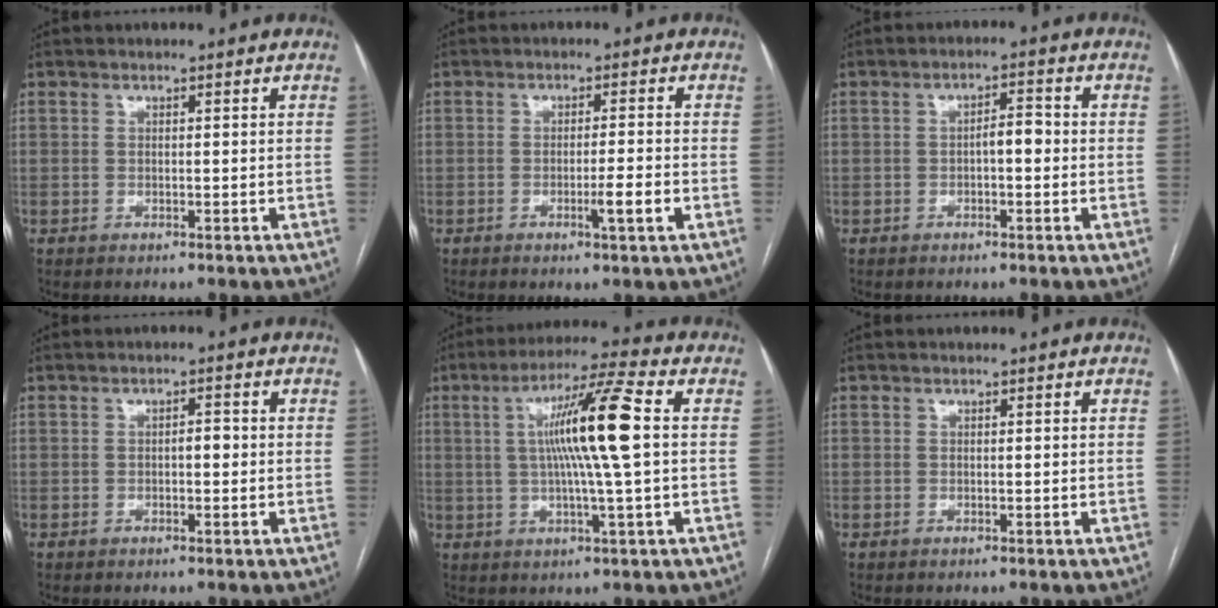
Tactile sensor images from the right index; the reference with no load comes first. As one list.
[{"total": 3.6, "force": [-1.3, -0.3, 3.3], "torque": [-0.050, -0.003, -0.019]}, {"total": 2.8, "force": [-0.5, 0.9, 2.6], "torque": [-0.038, 0.010, -0.006]}, {"total": 1.4, "force": [-0.2, 0.6, 1.3], "torque": [-0.018, 0.005, -0.003]}, {"total": 12.2, "force": [1.5, -0.8, 12.1], "torque": [-0.213, 0.009, 0.024]}, {"total": 0.0}]